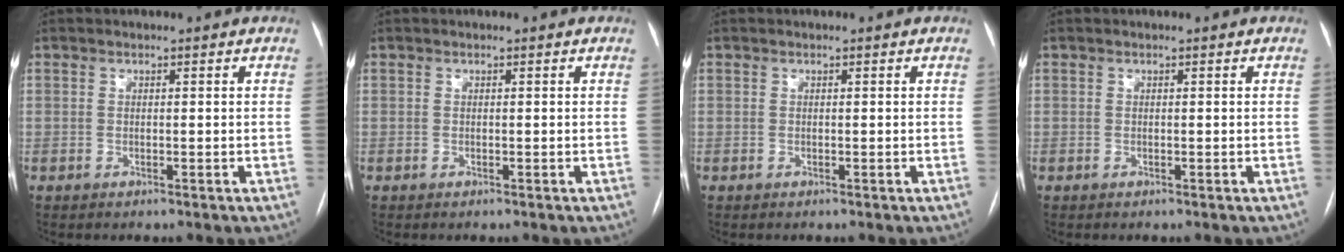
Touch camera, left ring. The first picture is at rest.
{"total": 0.0}
{"total": 0.0}
{"total": 0.0}